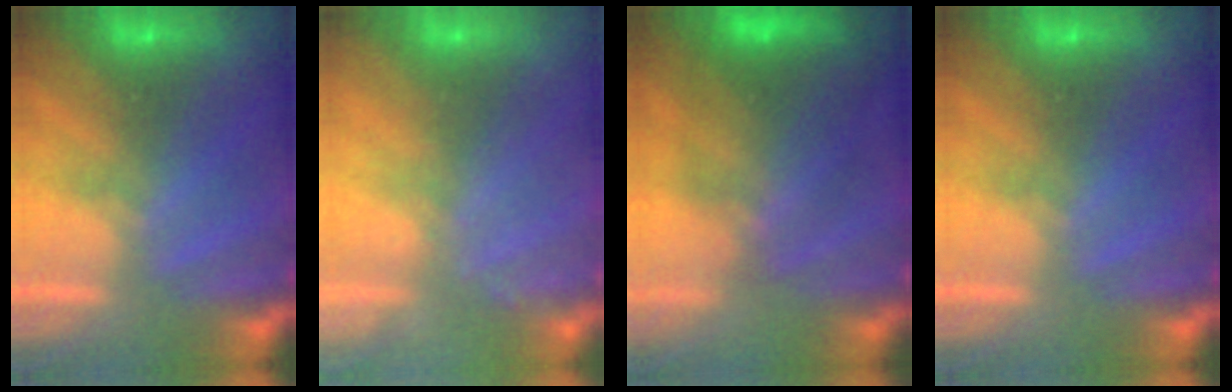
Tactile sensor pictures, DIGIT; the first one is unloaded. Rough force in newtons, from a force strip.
{"total": 2.5}
{"total": 7.6}
{"total": 0.0}